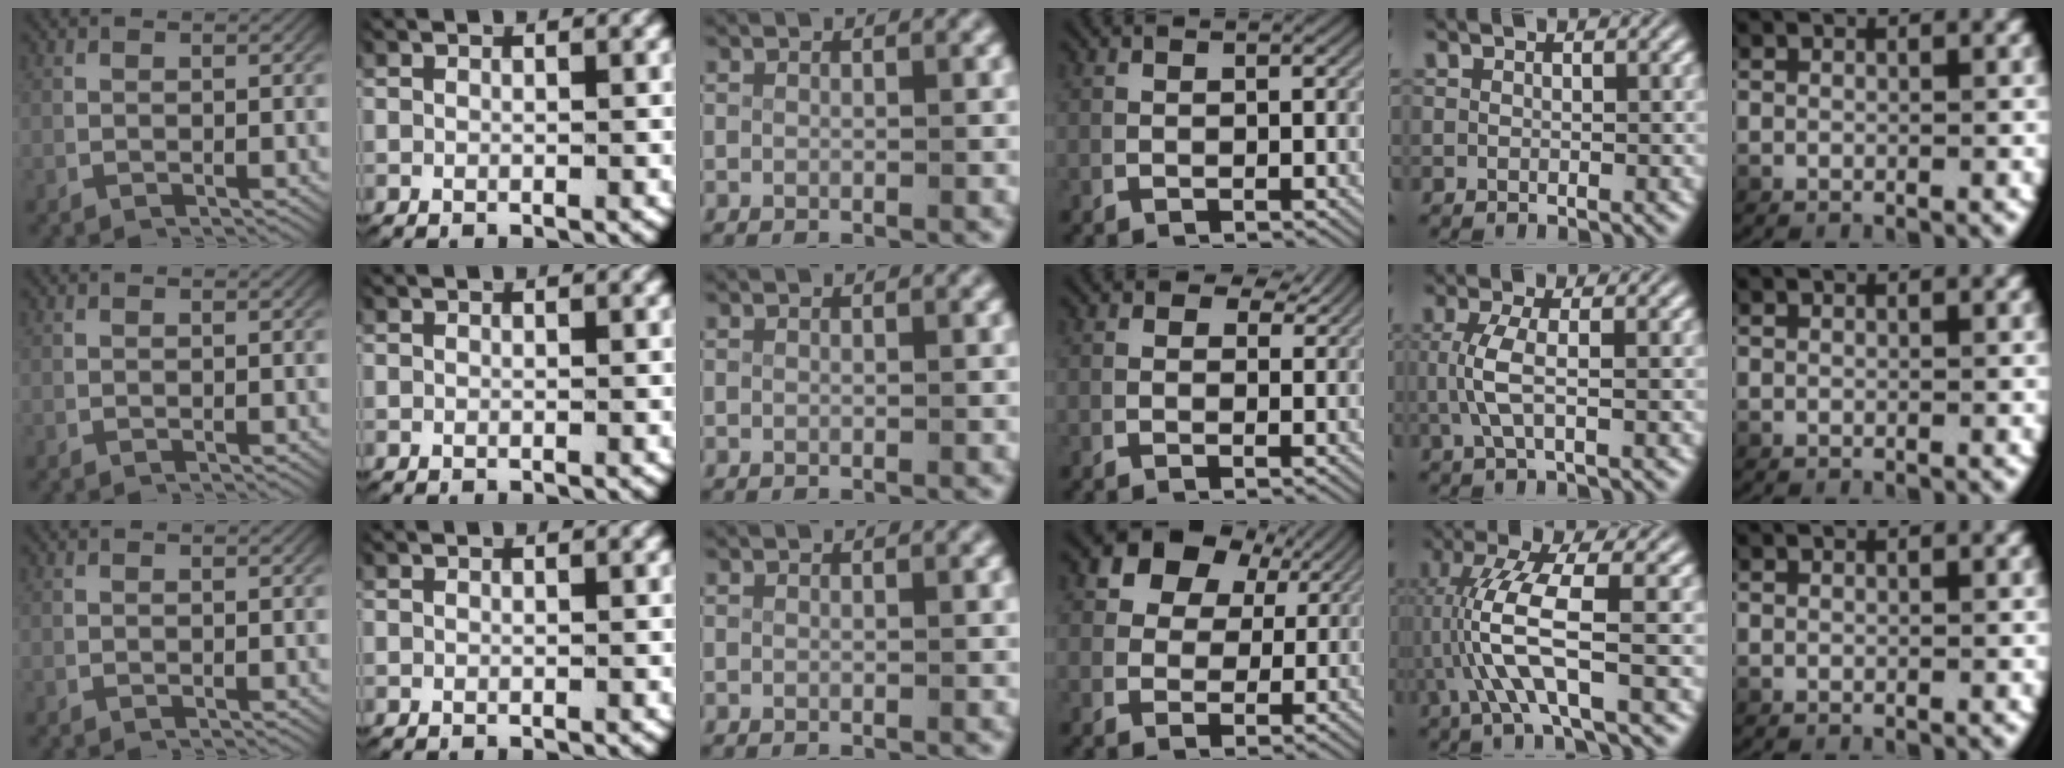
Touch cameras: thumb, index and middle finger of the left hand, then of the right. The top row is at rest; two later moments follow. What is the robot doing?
{"motion": "grasp_and_lifting", "object": "card"}